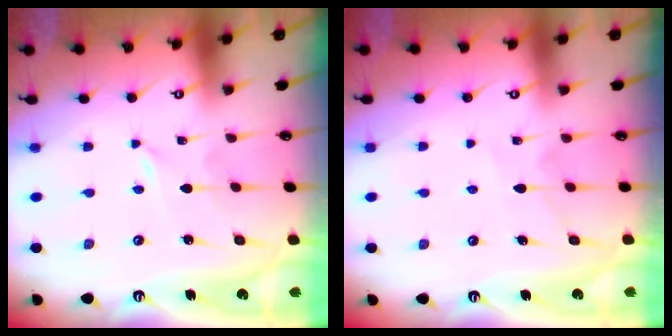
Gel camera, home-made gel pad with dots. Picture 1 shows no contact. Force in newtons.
{"total": 6.6, "press": 6.6, "slide": 0.5}